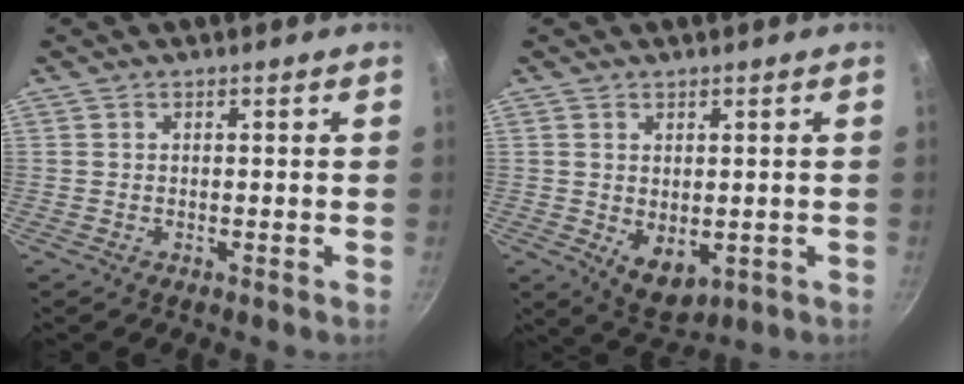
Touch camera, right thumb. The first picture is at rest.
{"total": 6.3, "force": [-0.1, 4.1, 4.7], "torque": [-0.060, -0.016, 0.014]}